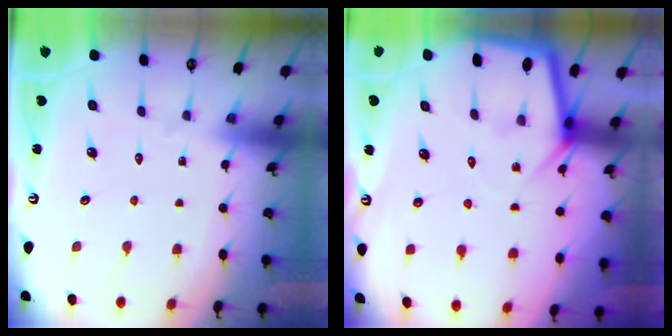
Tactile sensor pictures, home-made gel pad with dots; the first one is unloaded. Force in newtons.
{"total": 4.0, "press": 4.0, "slide": 0.4}